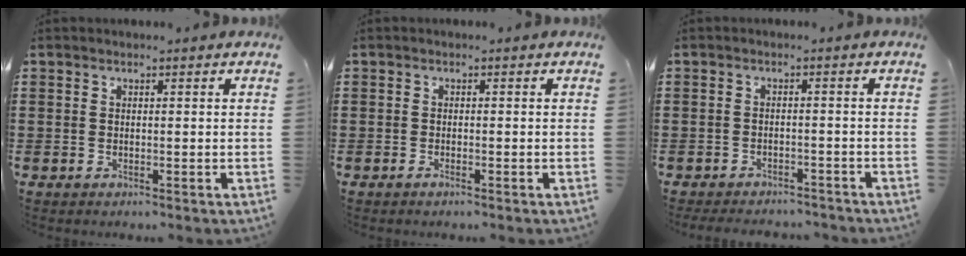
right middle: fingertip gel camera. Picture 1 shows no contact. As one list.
[{"total": 0.6, "force": [-0.4, 0.0, 0.5], "torque": [-0.010, -0.004, -0.006]}, {"total": 2.3, "force": [-2.3, 0.2, -0.1], "torque": [-0.004, 0.000, -0.050]}]